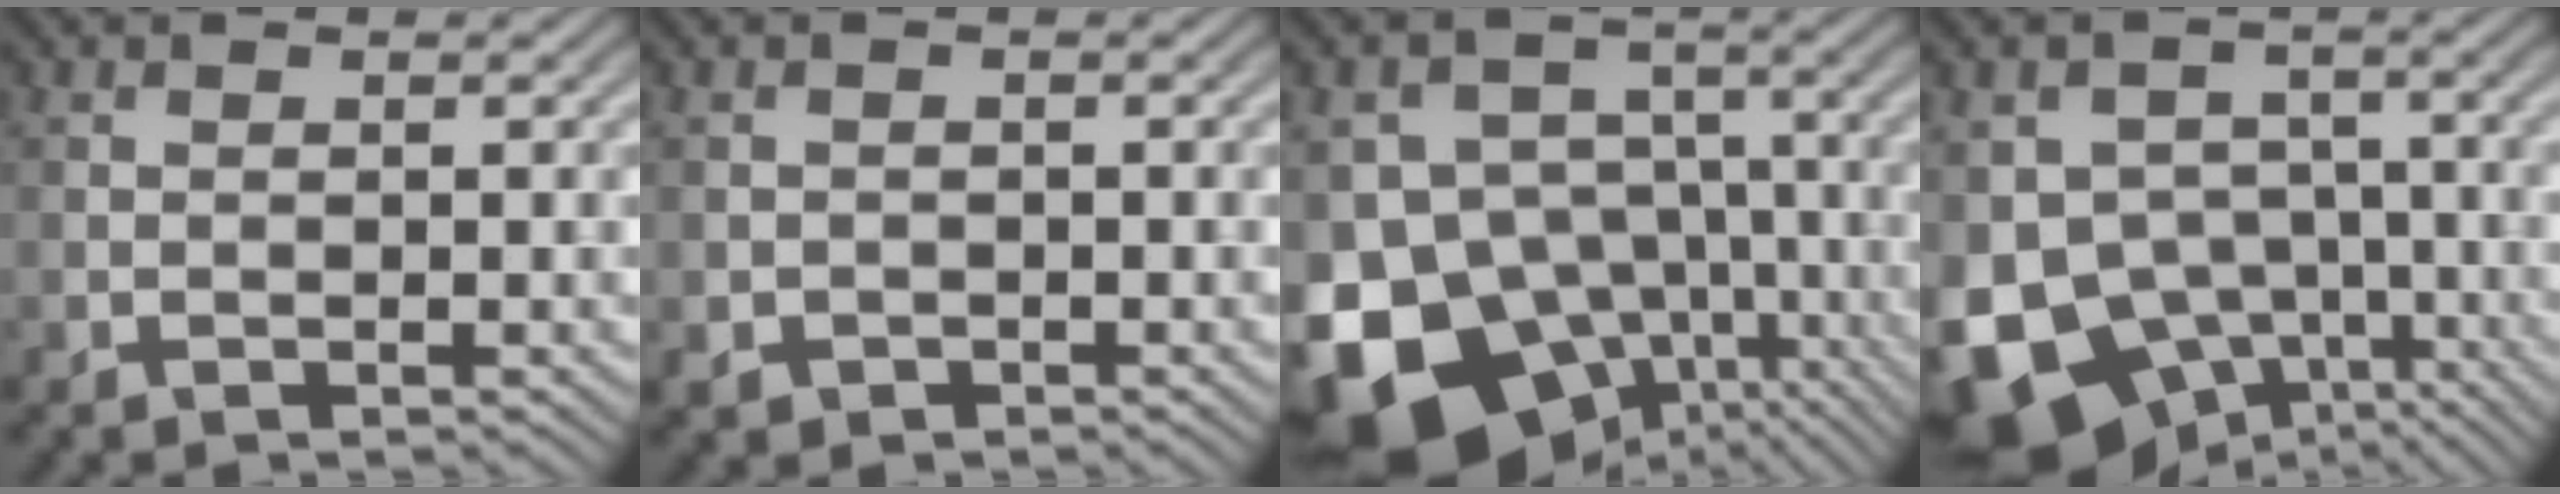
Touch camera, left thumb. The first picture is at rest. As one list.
[{"total": 1.4, "force": [-0.7, 1.2, 0.3], "torque": [-0.002, -0.008, -0.014]}, {"total": 18.1, "force": [-9.6, 12.8, 8.4], "torque": [-0.199, -0.031, -0.139]}, {"total": 13.3, "force": [-6.4, 9.7, 6.3], "torque": [-0.139, -0.021, -0.111]}]